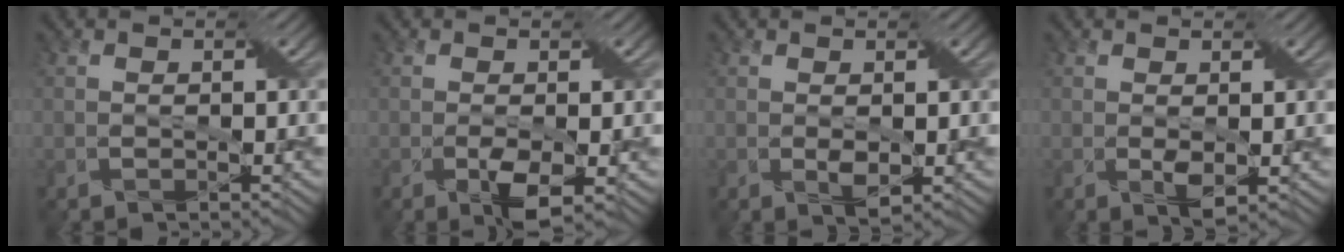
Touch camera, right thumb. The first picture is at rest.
{"total": 3.2, "force": [-0.9, 1.2, 2.8], "torque": [-0.056, -0.010, -0.013]}
{"total": 1.7, "force": [0.1, 0.9, 1.4], "torque": [-0.030, -0.004, 0.006]}
{"total": 1.8, "force": [0.1, 0.8, 1.6], "torque": [-0.034, -0.005, 0.007]}